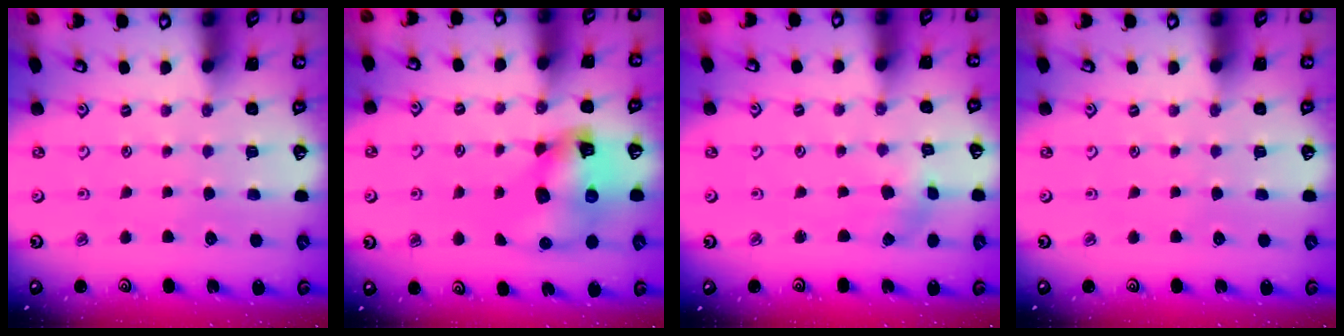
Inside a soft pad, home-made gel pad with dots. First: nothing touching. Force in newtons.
{"total": 11.0, "press": 10.9, "slide": 1.8}
{"total": 0.9, "press": 0.8, "slide": 0.2}
{"total": 0.0}